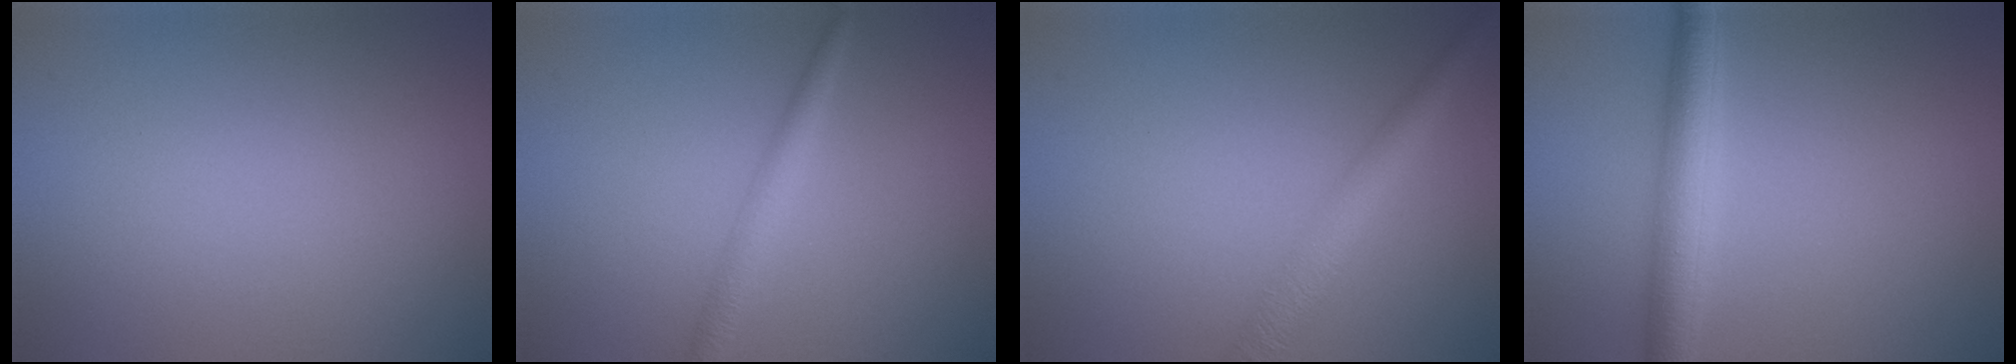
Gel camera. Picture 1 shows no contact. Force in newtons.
{"total": 2.1, "press": 2.1, "slide": 0.0}
{"total": 3.1, "press": 3.1, "slide": 0.1}
{"total": 3.8, "press": 3.8, "slide": 0.1}